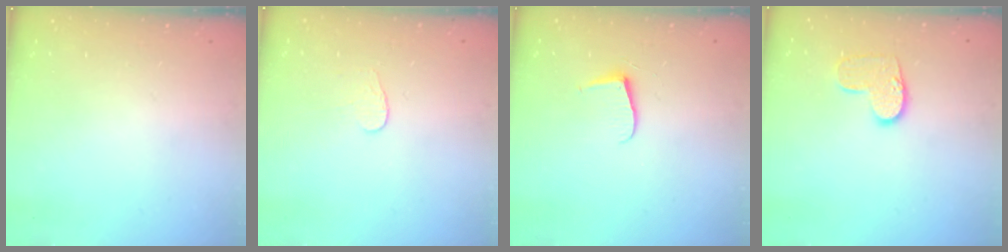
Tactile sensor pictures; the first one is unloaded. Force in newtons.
{"total": 3.2, "press": 3.2, "slide": 0.3}
{"total": 5.5, "press": 5.5, "slide": 0.6}
{"total": 9.0, "press": 9.0, "slide": 0.5}